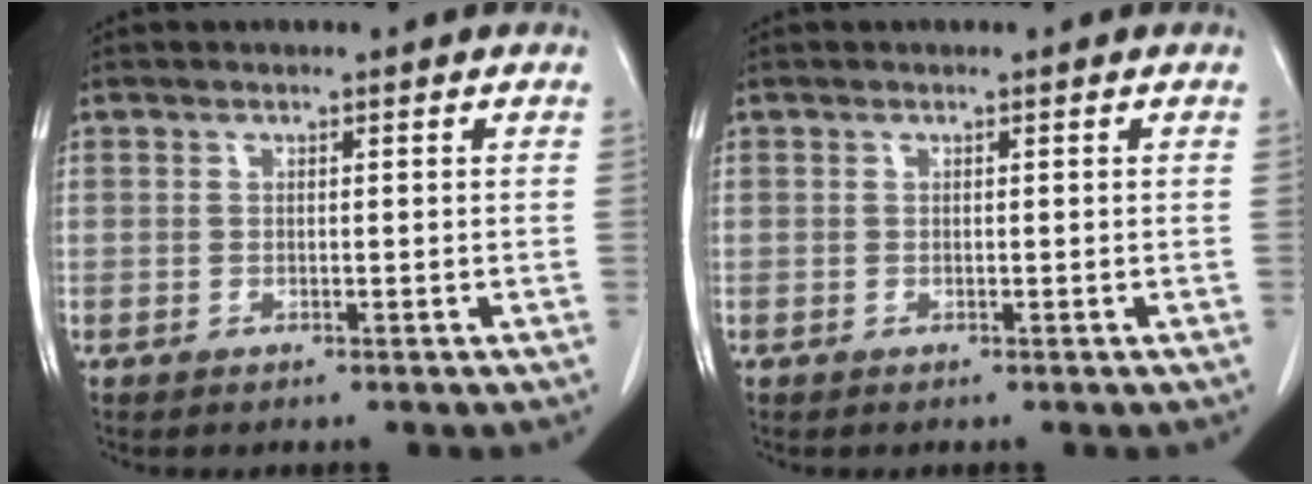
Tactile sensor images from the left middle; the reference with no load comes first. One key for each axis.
{"total": 0.0}